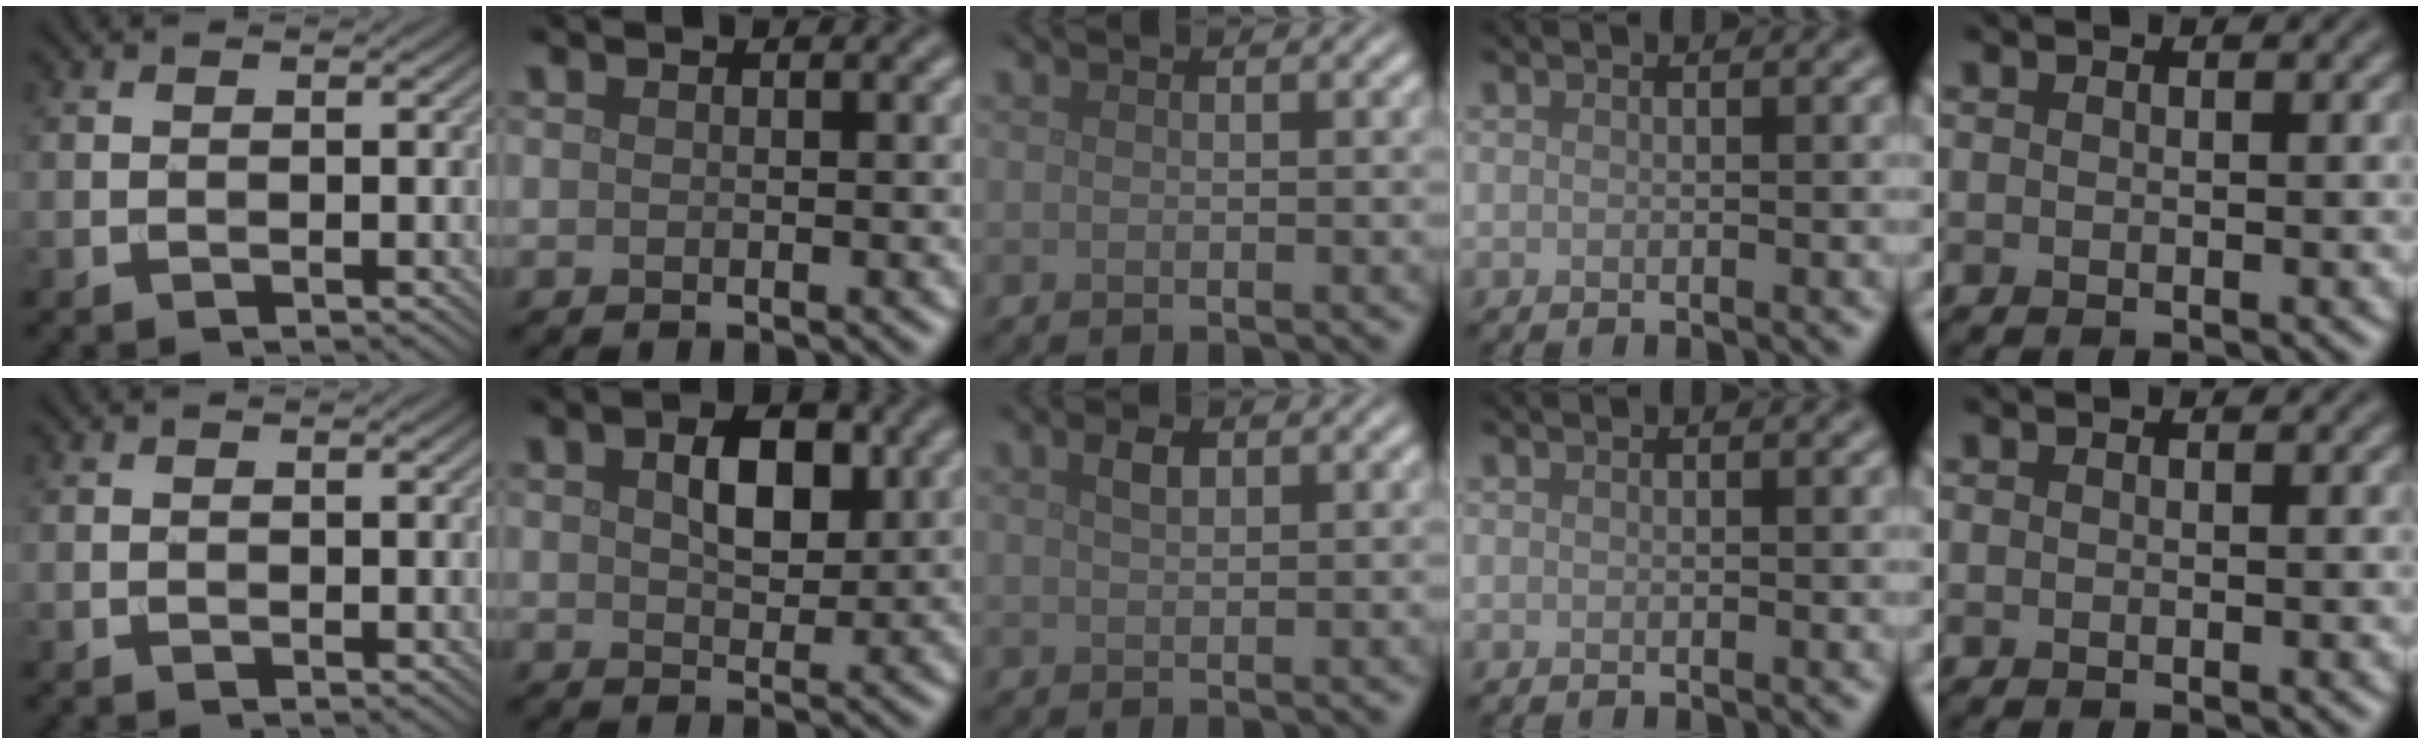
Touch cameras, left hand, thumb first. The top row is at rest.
{"index": {"total": 4.0, "force": [1.0, 2.4, 3.1], "torque": [-0.052, 0.003, 0.015]}, "middle": {"total": 1.5, "force": [0.8, 0.7, 1.0], "torque": [-0.020, 0.004, 0.015]}}